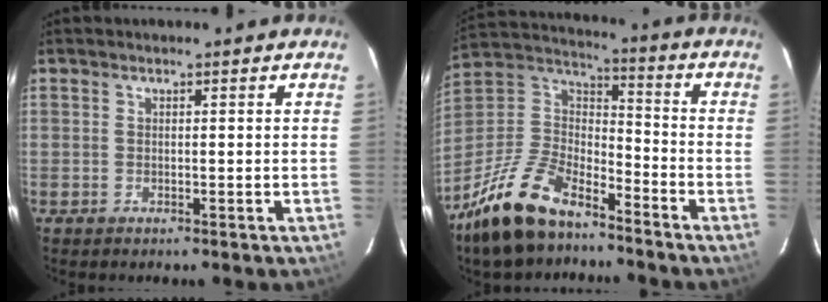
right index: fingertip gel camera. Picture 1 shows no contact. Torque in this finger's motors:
{"motor_torque": [1.05, -1.09, 0.43, 0.11]}